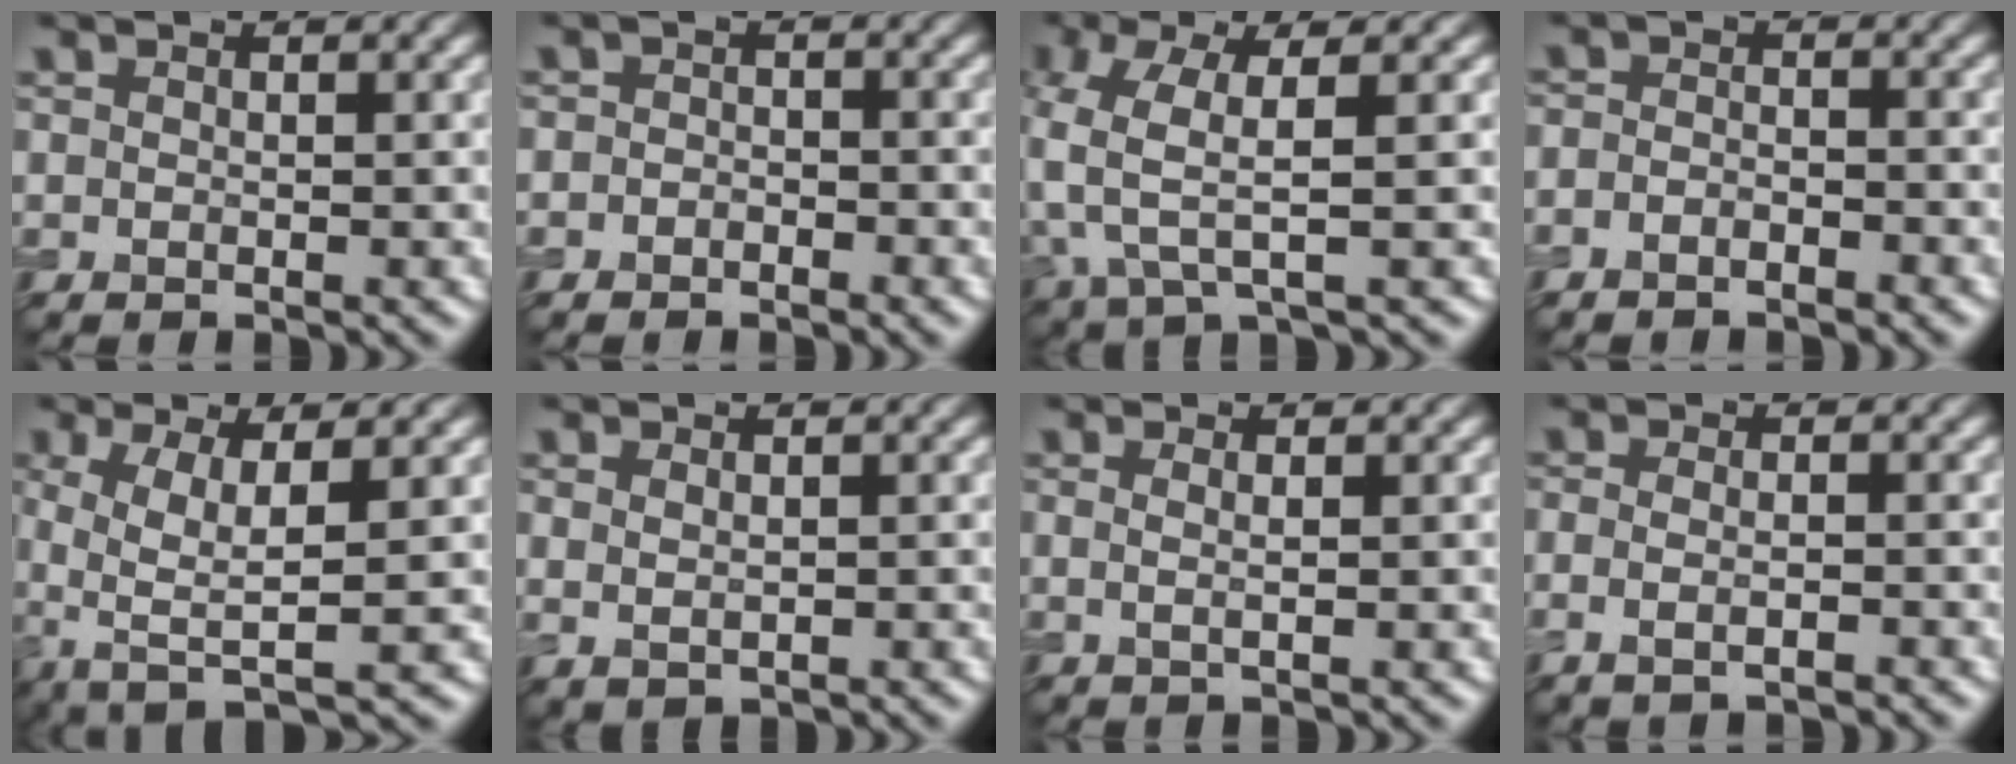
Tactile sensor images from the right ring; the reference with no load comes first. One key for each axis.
{"total": 1.2, "fx": -0.9, "fy": 0.8, "fz": 0.3, "tx": -0.001, "ty": 0.004, "tz": -0.018}
{"total": 5.8, "fx": 0.0, "fy": 2.4, "fz": 5.3, "tx": -0.144, "ty": -0.007, "tz": -0.002}
{"total": 1.8, "fx": -1.5, "fy": 0.8, "fz": 0.7, "tx": -0.013, "ty": 0.002, "tz": -0.032}
{"total": 5.6, "fx": -1.0, "fy": 1.9, "fz": 5.2, "tx": -0.107, "ty": -0.005, "tz": -0.019}
{"total": 1.4, "fx": 0.3, "fy": 0.8, "fz": 1.1, "tx": -0.023, "ty": -0.004, "tz": 0.011}
{"total": 1.2, "fx": 0.1, "fy": 0.4, "fz": 1.1, "tx": -0.019, "ty": -0.003, "tz": -0.002}
{"total": 2.1, "fx": -1.0, "fy": 0.8, "fz": 1.7, "tx": -0.030, "ty": -0.004, "tz": -0.019}